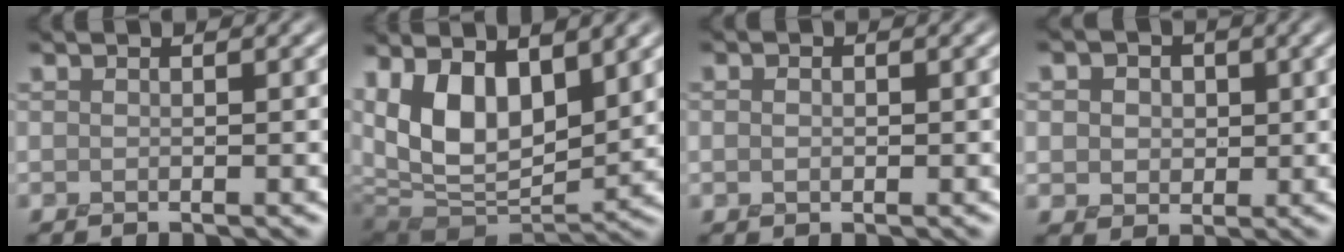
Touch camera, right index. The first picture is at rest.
{"total": 12.3, "force": [3.1, 6.8, 9.8], "torque": [-0.172, -0.005, 0.051]}
{"total": 0.7, "force": [-0.2, 0.6, 0.4], "torque": [-0.006, -0.001, -0.008]}
{"total": 4.9, "force": [1.3, 4.1, 2.2], "torque": [-0.047, 0.017, 0.007]}